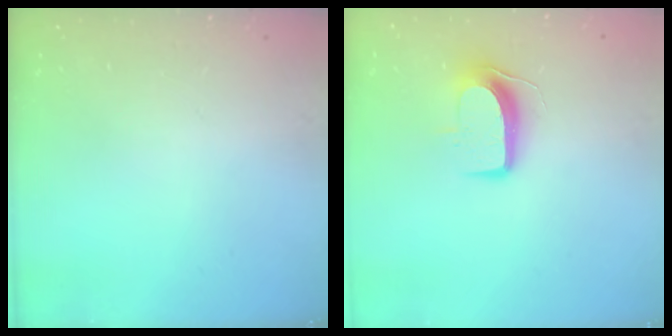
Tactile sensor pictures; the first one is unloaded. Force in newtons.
{"total": 8.9, "press": 8.9, "slide": 0.3}